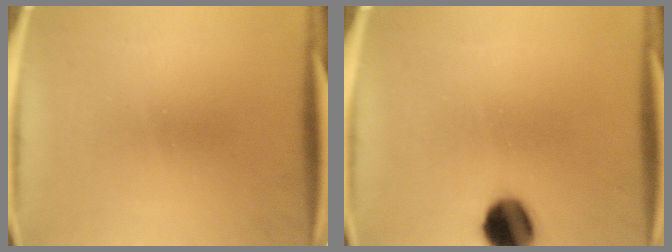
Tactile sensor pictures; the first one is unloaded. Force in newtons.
{"total": 9.8}